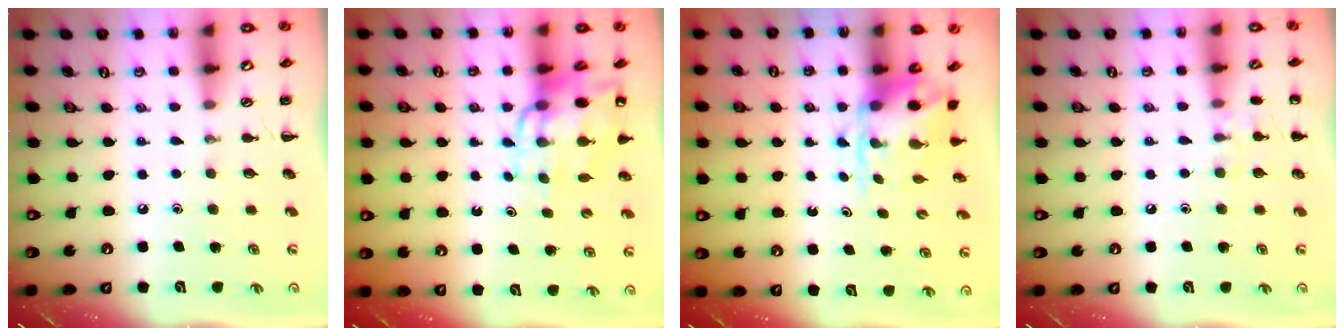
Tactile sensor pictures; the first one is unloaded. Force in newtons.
{"total": 11.3, "press": 10.8, "slide": 3.4}
{"total": 3.9, "press": 3.8, "slide": 0.9}
{"total": 7.4, "press": 7.1, "slide": 2.1}